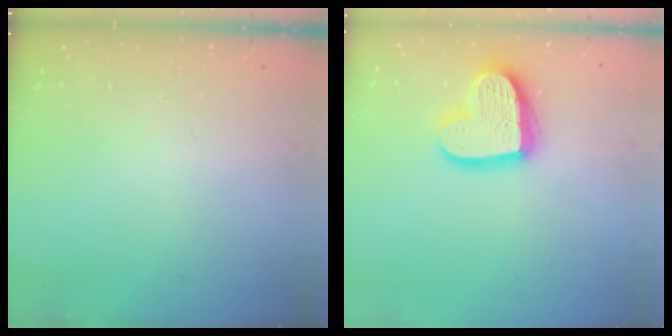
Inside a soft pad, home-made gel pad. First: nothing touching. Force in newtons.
{"total": 17.2, "press": 17.1, "slide": 1.5}